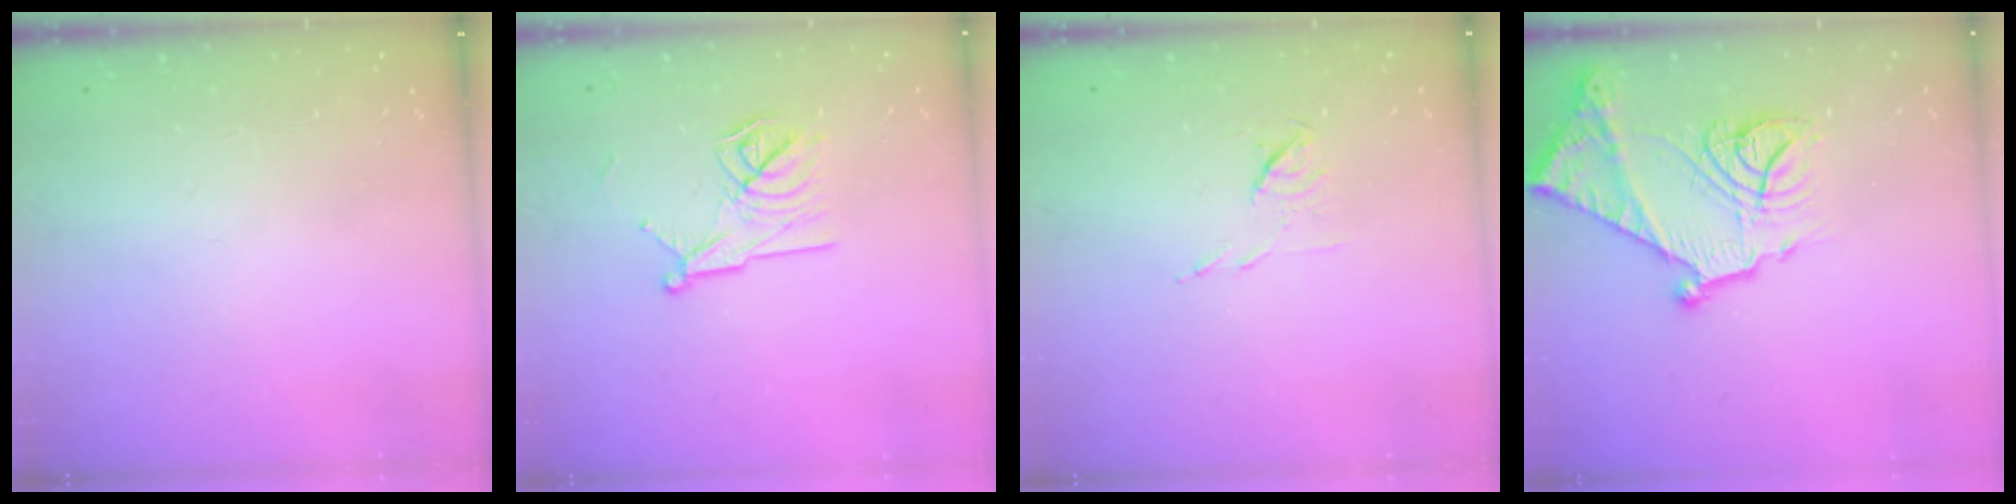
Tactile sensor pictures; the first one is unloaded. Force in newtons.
{"total": 12.0, "press": 12.0, "slide": 0.1}
{"total": 5.4, "press": 5.3, "slide": 0.9}
{"total": 20.7, "press": 20.6, "slide": 2.0}